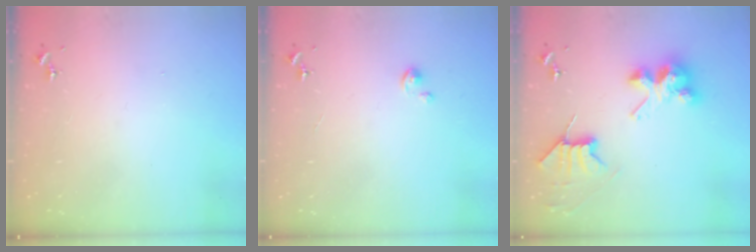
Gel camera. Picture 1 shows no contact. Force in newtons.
{"total": 1.1, "press": 1.1, "slide": 0.3}
{"total": 9.2, "press": 9.0, "slide": 1.5}